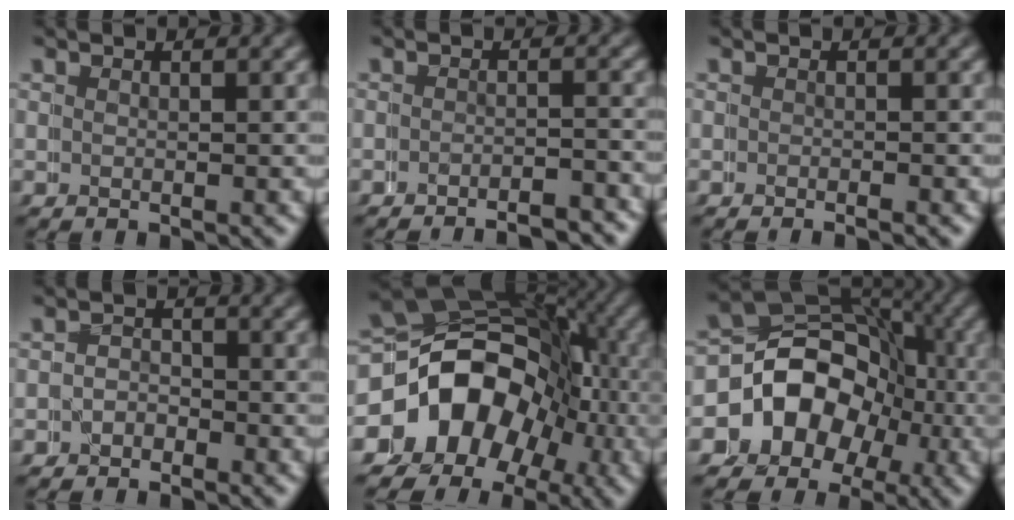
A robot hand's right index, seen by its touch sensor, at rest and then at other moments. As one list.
[{"total": 5.2, "force": [-5.0, 0.9, 1.1], "torque": [-0.013, -0.007, -0.082]}, {"total": 1.1, "force": [-0.8, 0.3, 0.6], "torque": [-0.008, 0.002, -0.018]}, {"total": 2.0, "force": [-1.2, 0.5, -1.5], "torque": [0.025, -0.007, -0.027]}, {"total": 17.7, "force": [-0.8, 15.0, 9.4], "torque": [-0.191, -0.043, -0.015]}, {"total": 13.8, "force": [-0.5, 12.3, 6.2], "torque": [-0.141, -0.023, -0.015]}]